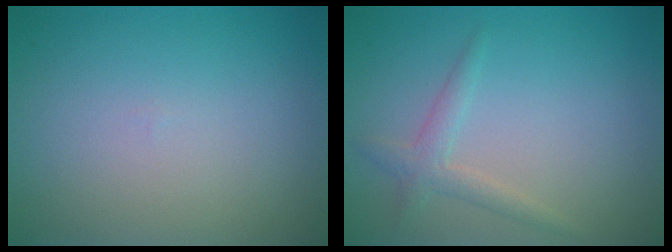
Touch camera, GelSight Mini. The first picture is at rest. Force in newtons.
{"total": 1.7, "press": 1.7, "slide": 0.0}